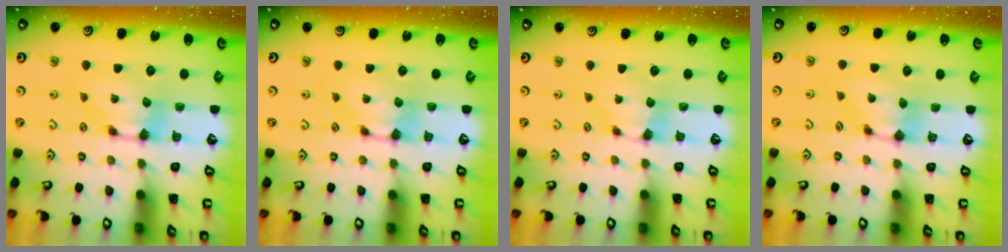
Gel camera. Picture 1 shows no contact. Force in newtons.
{"total": 0.0}
{"total": 0.8, "press": 0.7, "slide": 0.2}
{"total": 0.8, "press": 0.3, "slide": 0.7}